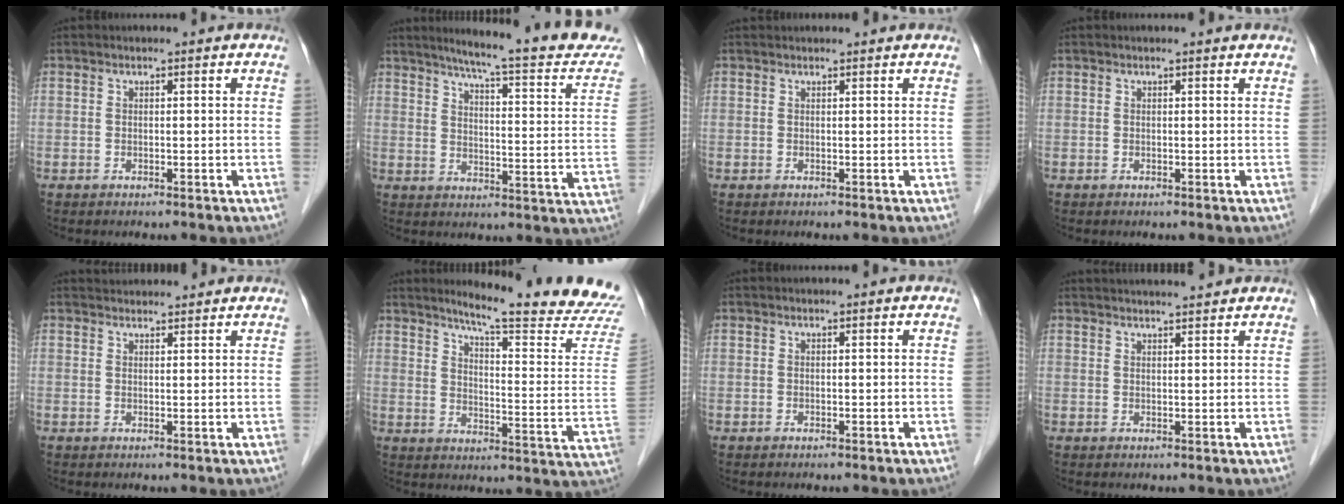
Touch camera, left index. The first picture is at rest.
{"total": 20.1, "force": [17.6, 0.6, 9.6], "torque": [-0.128, -0.053, 0.214]}
{"total": 2.1, "force": [2.1, 0.3, 0.4], "torque": [-0.009, 0.025, 0.030]}
{"total": 1.0, "force": [1.0, 0.0, 0.2], "torque": [-0.016, 0.001, 0.009]}
{"total": 4.3, "force": [4.2, 0.8, 0.5], "torque": [-0.011, 0.031, 0.061]}
{"total": 20.6, "force": [18.5, -1.1, 9.1], "torque": [-0.131, -0.102, 0.224]}
{"total": 0.0}
{"total": 7.7, "force": [7.4, 0.2, 2.3], "torque": [-0.032, 0.027, 0.095]}